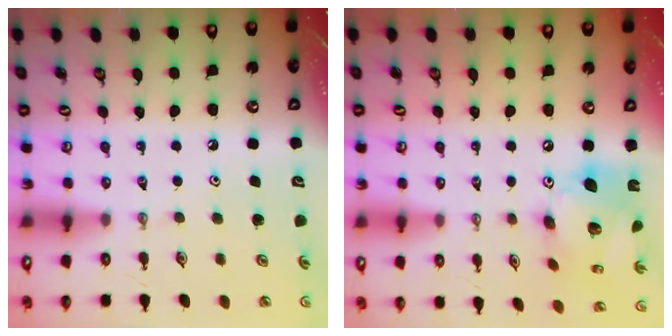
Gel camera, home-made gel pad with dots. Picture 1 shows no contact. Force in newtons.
{"total": 16.9, "press": 16.8, "slide": 1.5}